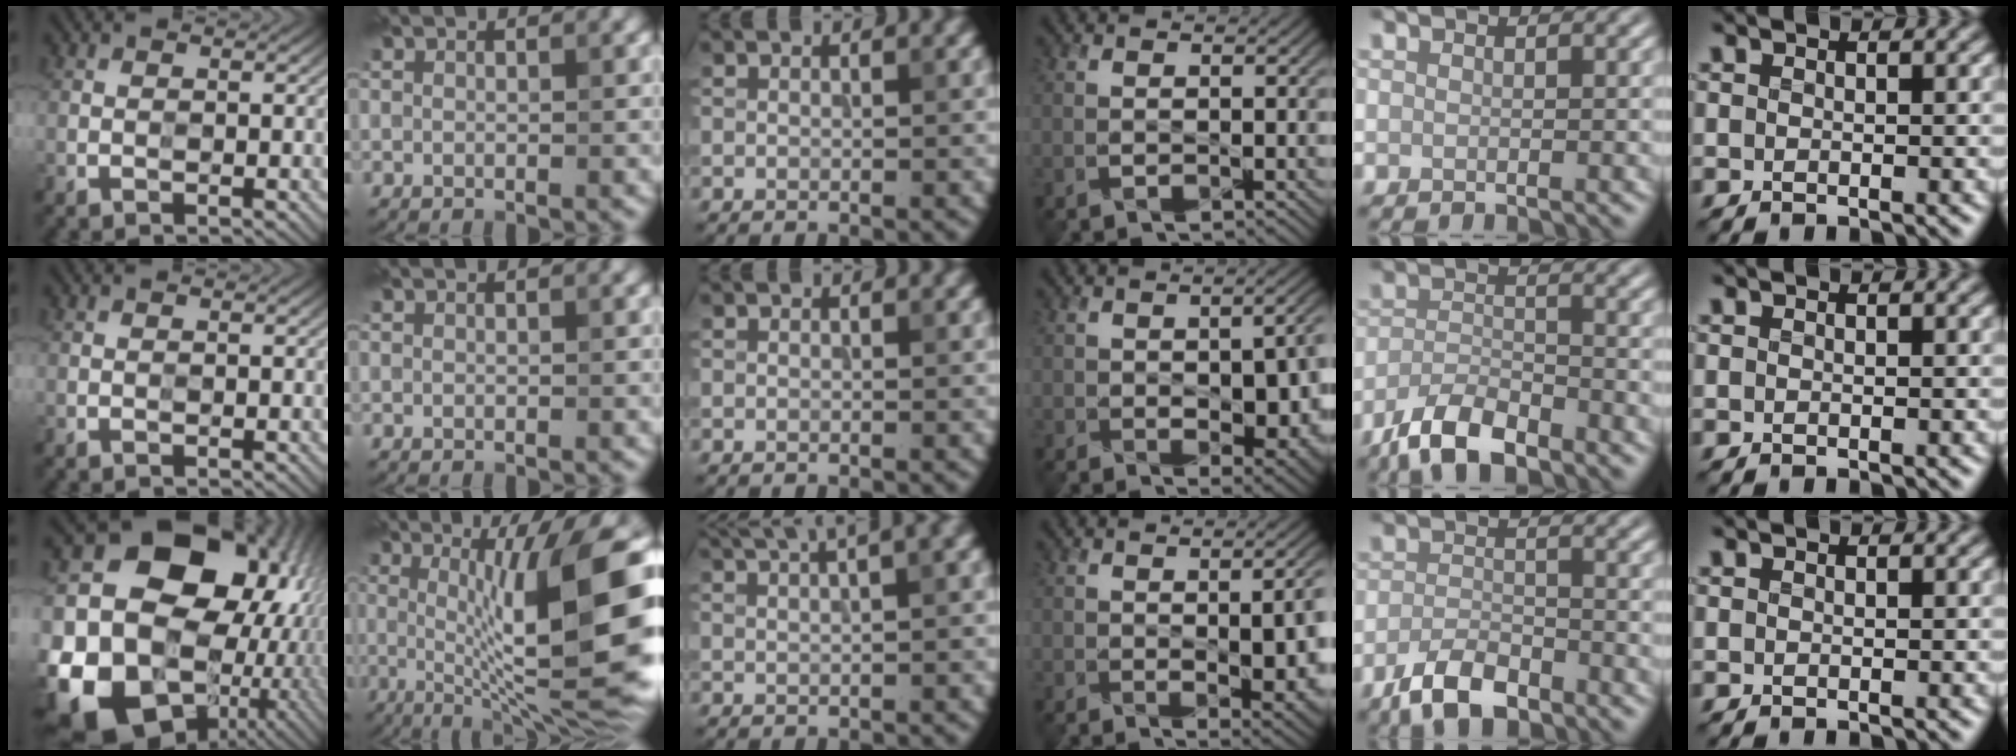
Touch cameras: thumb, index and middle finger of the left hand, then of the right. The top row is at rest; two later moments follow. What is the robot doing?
{"motion": "wipe", "object": "bowl"}